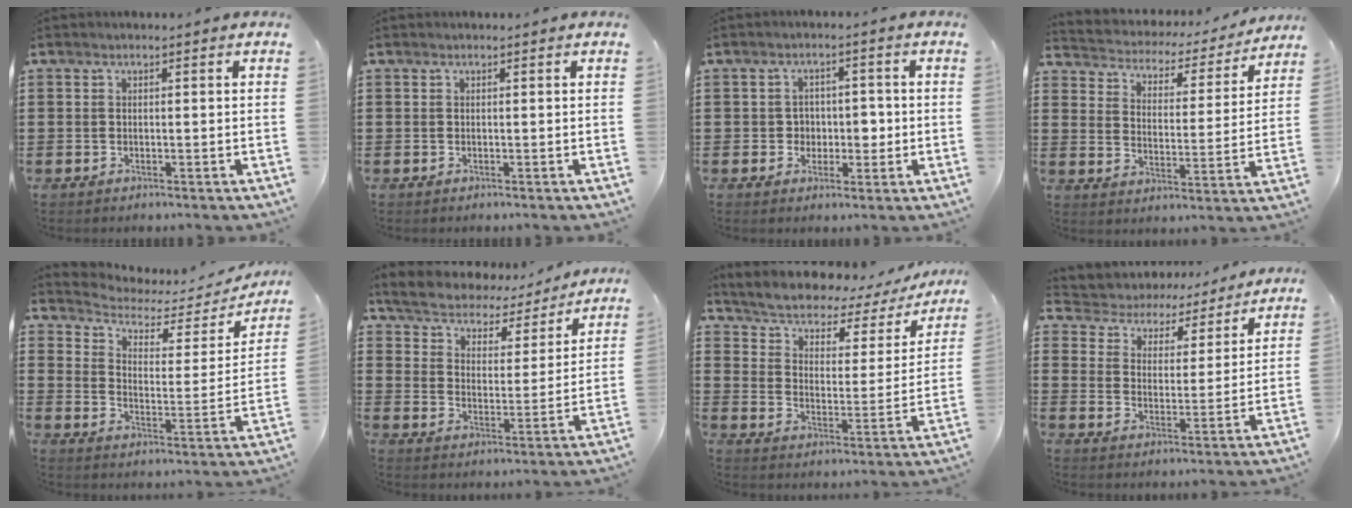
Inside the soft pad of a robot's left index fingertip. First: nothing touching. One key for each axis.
{"total": 0.0}
{"total": 3.6, "fx": -0.3, "fy": 3.1, "fz": 1.8, "tx": -0.030, "ty": 0.000, "tz": -0.015}
{"total": 2.9, "fx": 2.8, "fy": 0.7, "fz": 0.0, "tx": -0.023, "ty": -0.026, "tz": 0.038}
{"total": 3.1, "fx": 2.5, "fy": 1.6, "fz": 1.1, "tx": -0.042, "ty": -0.020, "tz": 0.033}
{"total": 4.3, "fx": 4.2, "fy": 0.8, "fz": 0.0, "tx": -0.029, "ty": -0.033, "tz": 0.065}
{"total": 3.5, "fx": 2.9, "fy": 1.3, "fz": 1.4, "tx": -0.047, "ty": -0.029, "tz": 0.040}
{"total": 4.2, "fx": 4.2, "fy": 0.7, "fz": -0.2, "tx": -0.025, "ty": -0.035, "tz": 0.065}